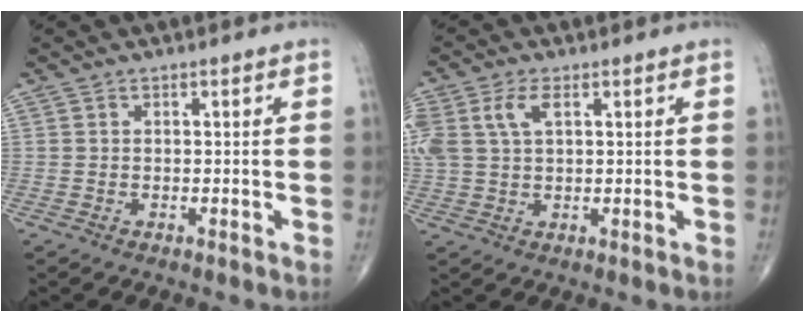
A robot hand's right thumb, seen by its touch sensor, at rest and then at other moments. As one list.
[{"total": 7.8, "force": [2.8, 4.2, 6.0], "torque": [-0.151, 0.011, 0.059]}]